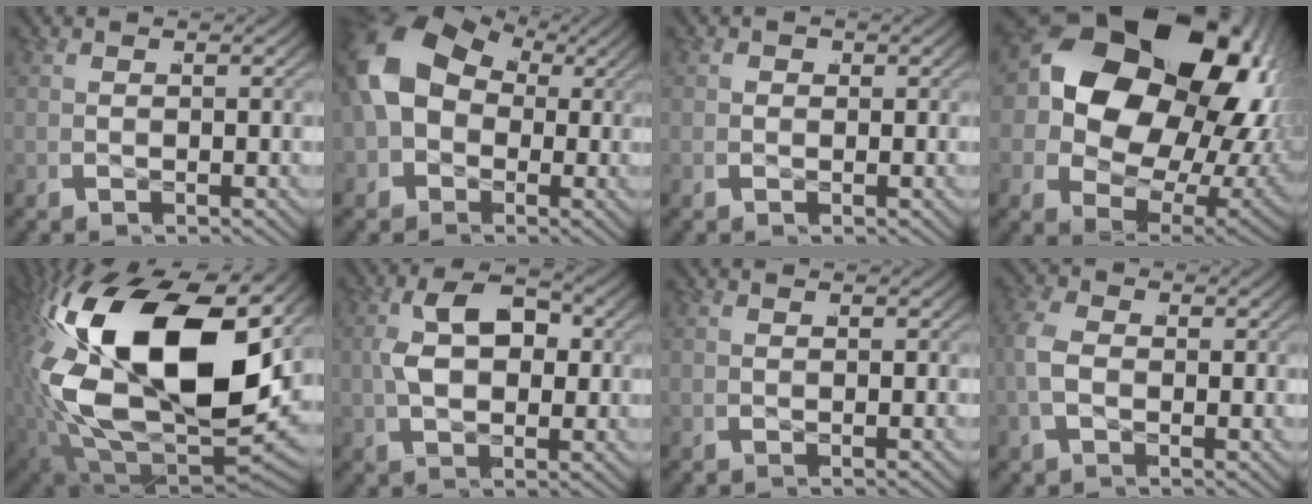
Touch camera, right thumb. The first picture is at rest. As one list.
[{"total": 11.8, "force": [1.3, 9.5, 6.8], "torque": [-0.158, -0.021, 0.026]}, {"total": 1.0, "force": [0.2, 0.9, 0.4], "torque": [-0.001, -0.001, 0.003]}, {"total": 24.3, "force": [2.4, 16.7, 17.4], "torque": [-0.340, -0.057, 0.055]}, {"total": 25.5, "force": [0.9, 14.6, 20.9], "torque": [-0.448, -0.059, 0.050]}, {"total": 6.8, "force": [0.8, 4.0, 5.4], "torque": [-0.103, -0.003, 0.022]}, {"total": 0.9, "force": [0.0, 0.6, 0.7], "torque": [-0.007, -0.007, 0.006]}, {"total": 4.0, "force": [0.0, 3.0, 2.6], "torque": [-0.075, -0.007, 0.006]}]